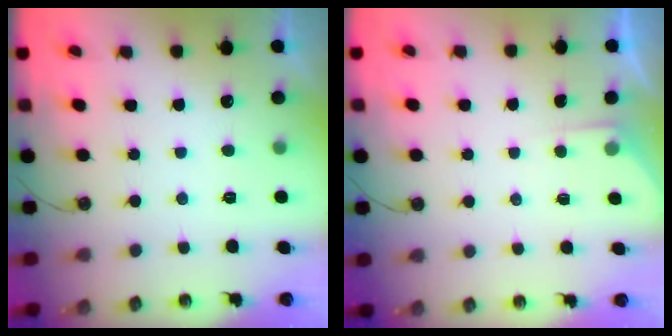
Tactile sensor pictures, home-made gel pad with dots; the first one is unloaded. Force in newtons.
{"total": 2.0, "press": 2.0, "slide": 0.3}